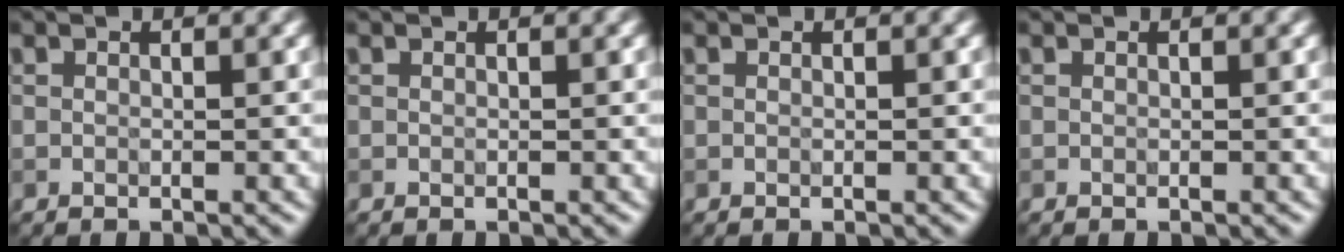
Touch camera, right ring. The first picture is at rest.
{"total": 0.0}
{"total": 0.0}
{"total": 0.0}